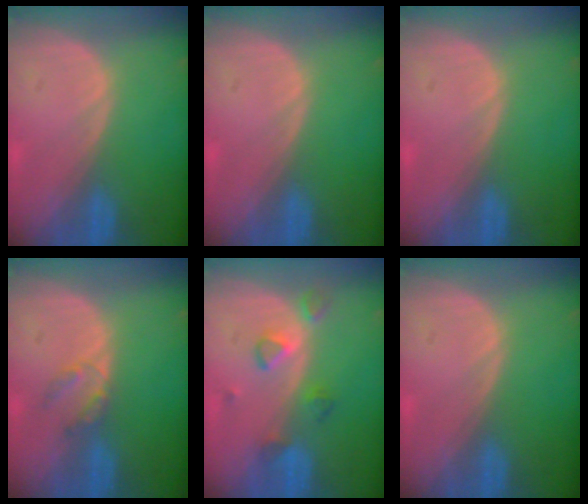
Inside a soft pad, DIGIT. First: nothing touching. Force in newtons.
{"total": 0.0}
{"total": 0.0}
{"total": 2.5, "press": 2.5, "slide": 0.3}
{"total": 4.1, "press": 4.0, "slide": 0.9}
{"total": 0.0}